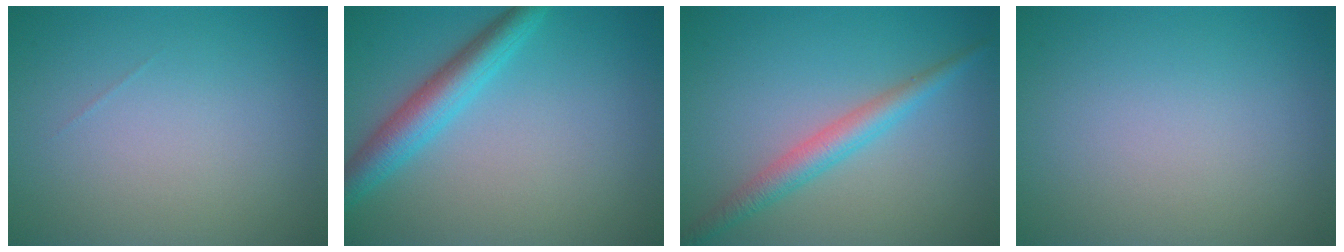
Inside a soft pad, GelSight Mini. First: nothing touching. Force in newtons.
{"total": 4.0, "press": 4.0, "slide": 0.1}
{"total": 2.9, "press": 2.9, "slide": 0.1}
{"total": 0.0}